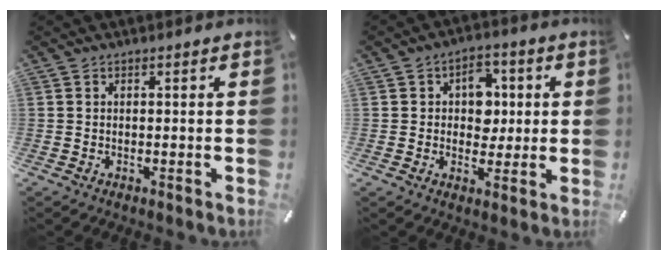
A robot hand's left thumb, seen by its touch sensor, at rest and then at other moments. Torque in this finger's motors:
{"motor_torque": [0.80, 1.33, 0.44, -0.31, 0.20]}